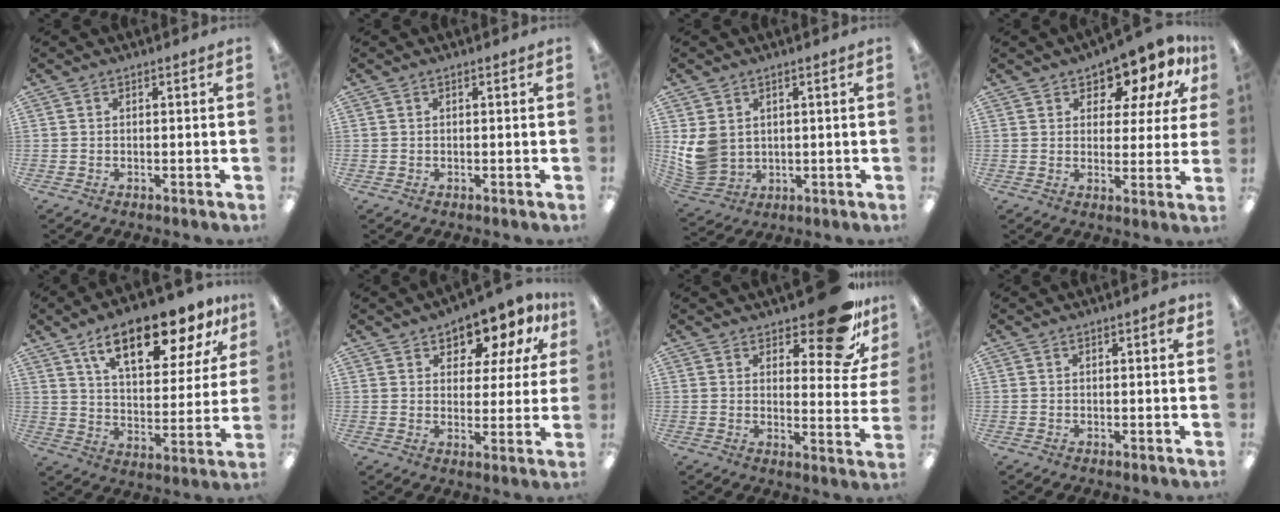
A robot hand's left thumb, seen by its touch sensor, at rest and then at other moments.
{"total": 0.0}
{"total": 8.1, "force": [1.7, 6.9, 3.9], "torque": [-0.098, -0.006, 0.039]}
{"total": 9.5, "force": [7.2, 4.7, 4.1], "torque": [-0.067, -0.050, 0.128]}
{"total": 17.8, "force": [11.9, 6.8, 11.3], "torque": [-0.176, -0.058, 0.197]}
{"total": 9.2, "force": [7.1, 4.7, 3.5], "torque": [-0.057, -0.047, 0.126]}
{"total": 15.5, "force": [10.6, 5.4, 9.8], "torque": [-0.124, -0.071, 0.177]}
{"total": 1.9, "force": [1.0, 0.5, 1.5], "torque": [-0.023, 0.000, 0.015]}